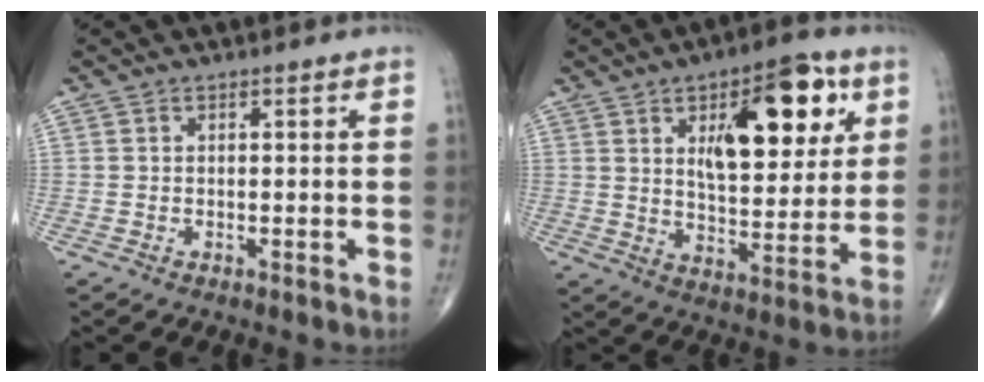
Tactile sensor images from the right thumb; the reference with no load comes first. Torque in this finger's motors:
{"motor_torque": [-0.50, 2.24, 1.26, 0.82, 0.10]}